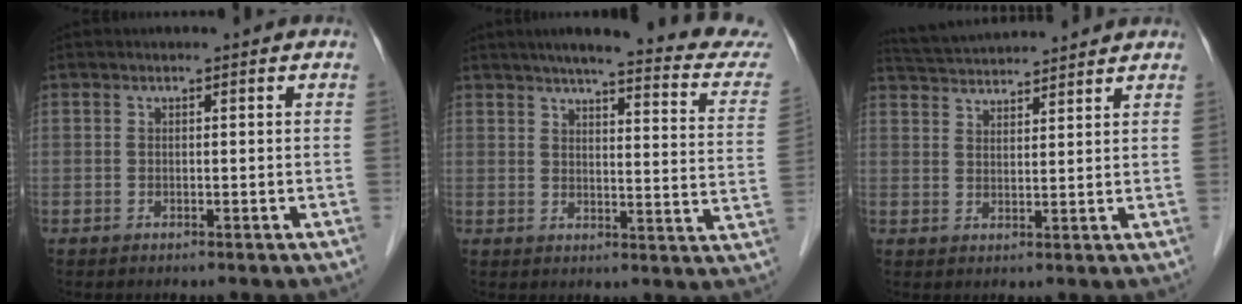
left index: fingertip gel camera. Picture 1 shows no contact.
{"total": 20.0, "force": [17.6, 1.1, 9.4], "torque": [-0.114, -0.039, 0.198]}
{"total": 9.1, "force": [8.8, 0.0, 2.3], "torque": [-0.050, 0.031, 0.139]}